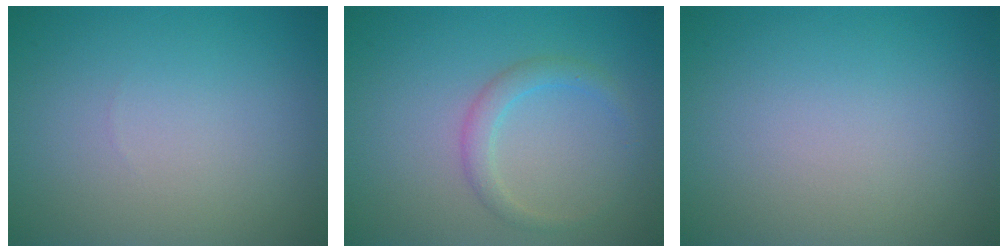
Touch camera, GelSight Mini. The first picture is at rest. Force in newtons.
{"total": 1.9, "press": 1.9, "slide": 0.2}
{"total": 0.0}